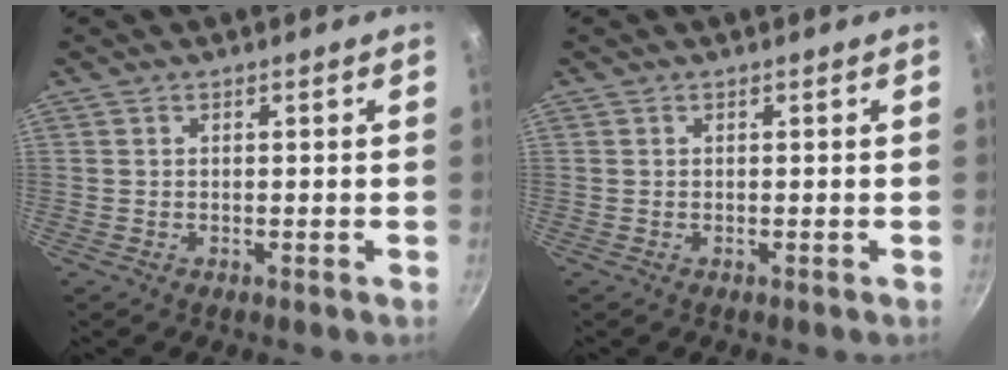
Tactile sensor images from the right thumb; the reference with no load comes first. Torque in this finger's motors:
{"motor_torque": [-0.06, 0.06, 0.01, -0.01, 0.00]}